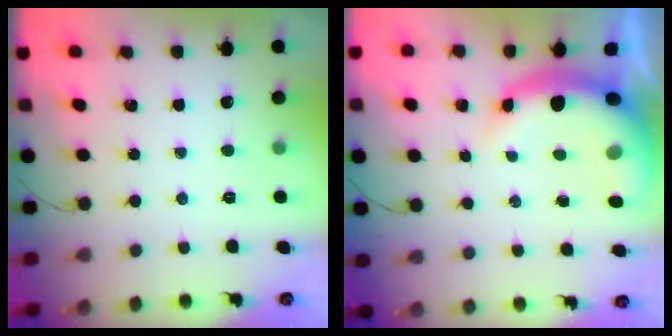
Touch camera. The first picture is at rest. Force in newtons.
{"total": 11.5, "press": 11.1, "slide": 2.7}